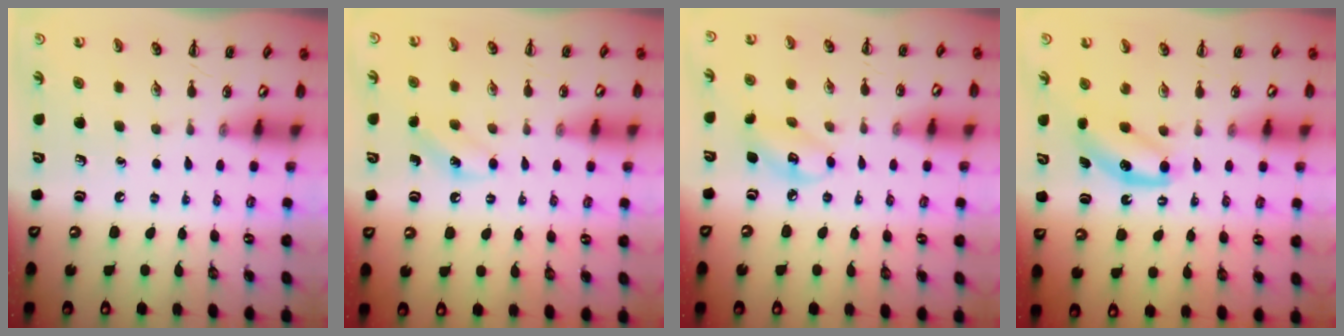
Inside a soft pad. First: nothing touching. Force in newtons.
{"total": 7.0, "press": 6.9, "slide": 1.2}
{"total": 6.7, "press": 6.7, "slide": 0.9}
{"total": 4.8, "press": 4.6, "slide": 1.4}